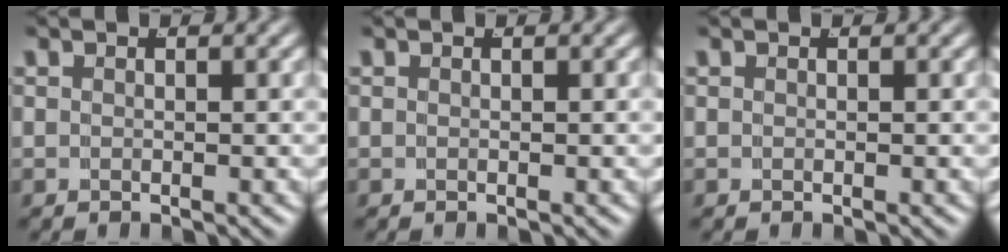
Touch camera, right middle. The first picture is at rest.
{"total": 0.0}
{"total": 0.0}